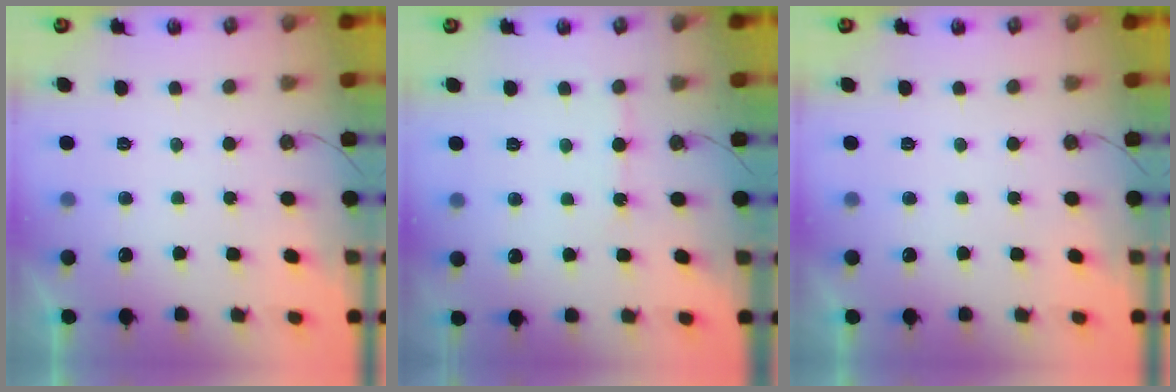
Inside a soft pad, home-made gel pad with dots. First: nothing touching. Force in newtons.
{"total": 4.9, "press": 4.8, "slide": 0.4}
{"total": 0.0}